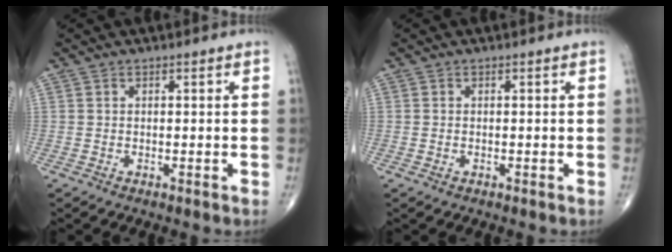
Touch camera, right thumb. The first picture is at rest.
{"total": 0.6, "force": [-0.2, 0.4, 0.4], "torque": [-0.012, 0.004, -0.001]}